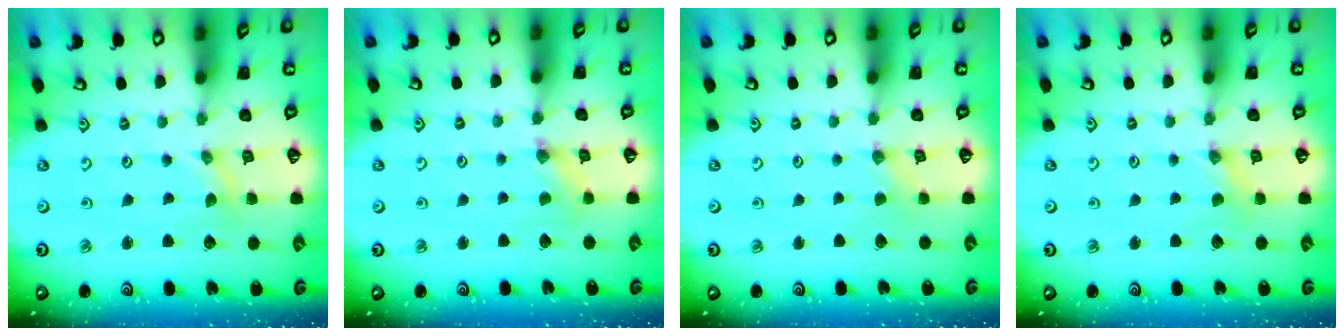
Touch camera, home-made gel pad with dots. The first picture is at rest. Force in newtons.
{"total": 1.4, "press": 1.3, "slide": 0.3}
{"total": 1.8, "press": 1.8, "slide": 0.3}
{"total": 0.8, "press": 0.8, "slide": 0.2}